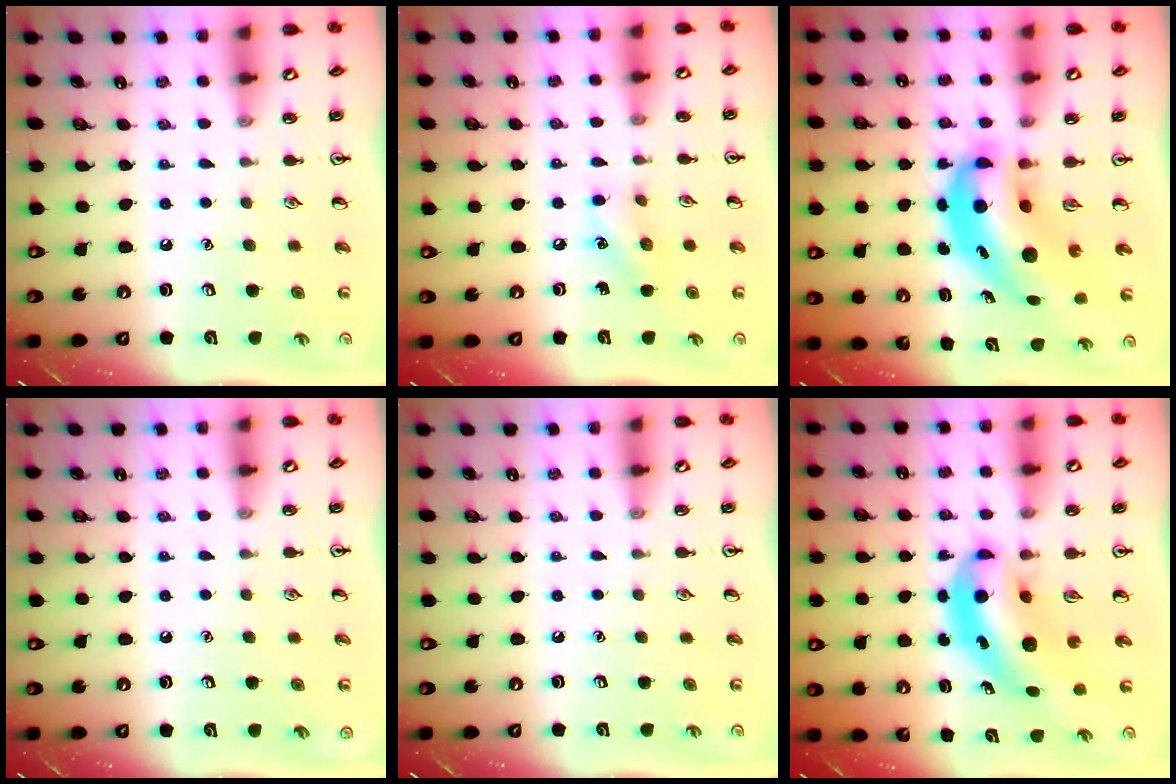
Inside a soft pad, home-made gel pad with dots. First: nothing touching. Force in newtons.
{"total": 7.6, "press": 7.5, "slide": 1.2}
{"total": 11.2, "press": 10.8, "slide": 3.1}
{"total": 0.0}
{"total": 0.0}
{"total": 8.5, "press": 8.2, "slide": 2.4}